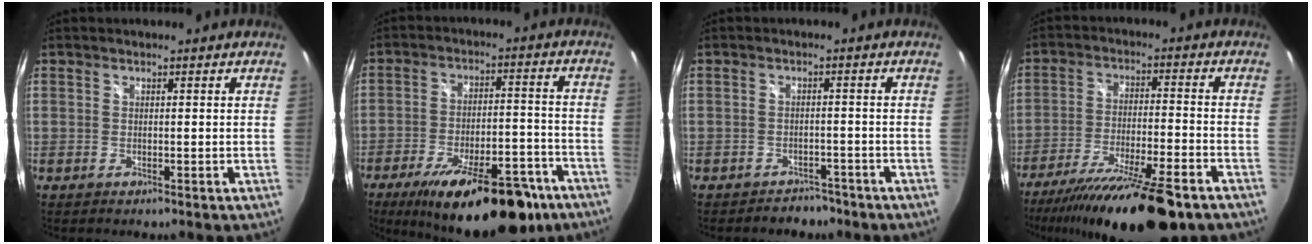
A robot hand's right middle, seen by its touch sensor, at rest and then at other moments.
{"total": 22.2, "force": [-15.4, 6.9, 14.5], "torque": [-0.227, -0.025, -0.216]}
{"total": 4.3, "force": [-3.8, 1.8, 0.5], "torque": [-0.011, 0.003, -0.052]}
{"total": 20.2, "force": [-15.8, 2.5, 12.4], "torque": [-0.229, -0.046, -0.254]}